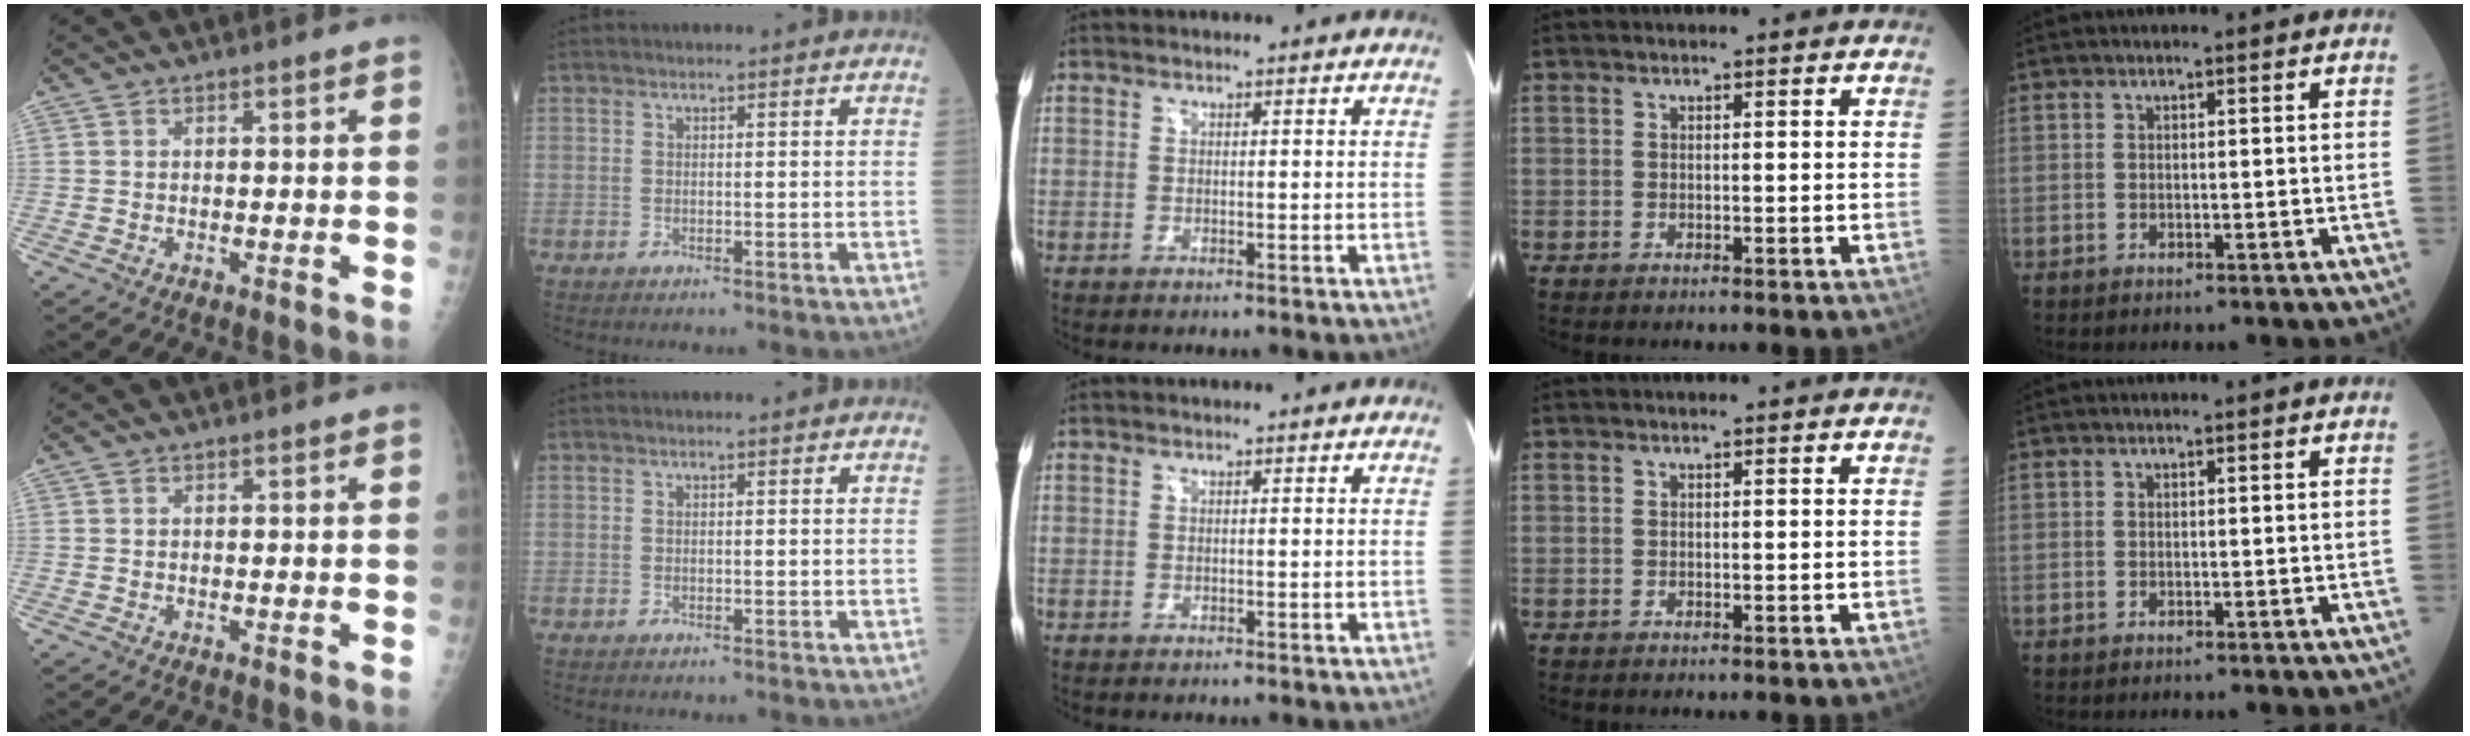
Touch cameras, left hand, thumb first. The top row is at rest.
{}